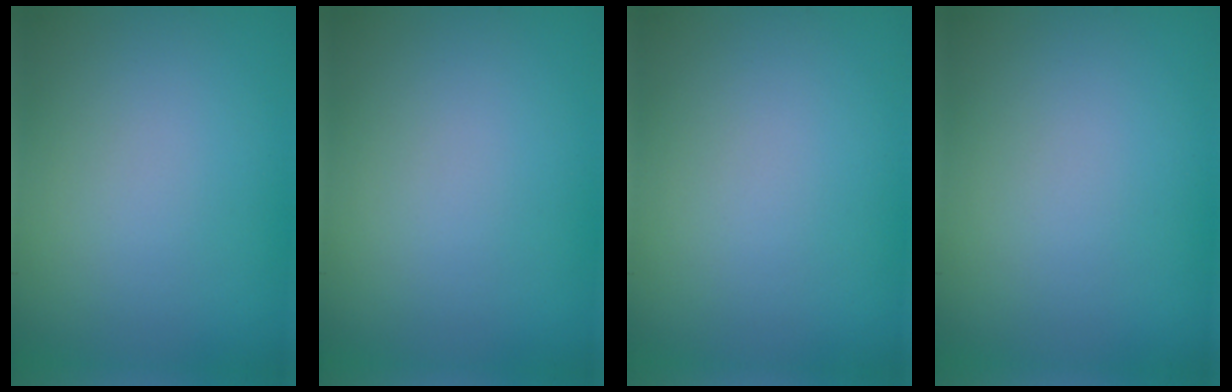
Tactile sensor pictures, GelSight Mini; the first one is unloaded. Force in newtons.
{"total": 0.0}
{"total": 0.0}
{"total": 0.0}